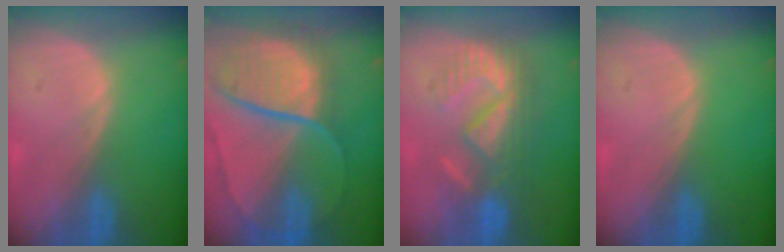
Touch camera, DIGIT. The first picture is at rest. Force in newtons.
{"total": 10.7, "press": 9.0, "slide": 5.9}
{"total": 8.7, "press": 8.5, "slide": 1.7}
{"total": 0.0}